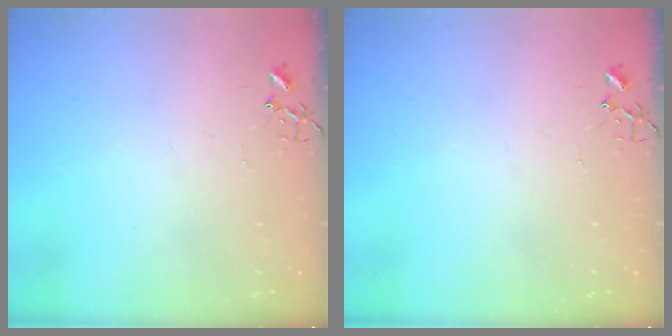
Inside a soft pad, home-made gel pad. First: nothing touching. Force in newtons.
{"total": 0.0}